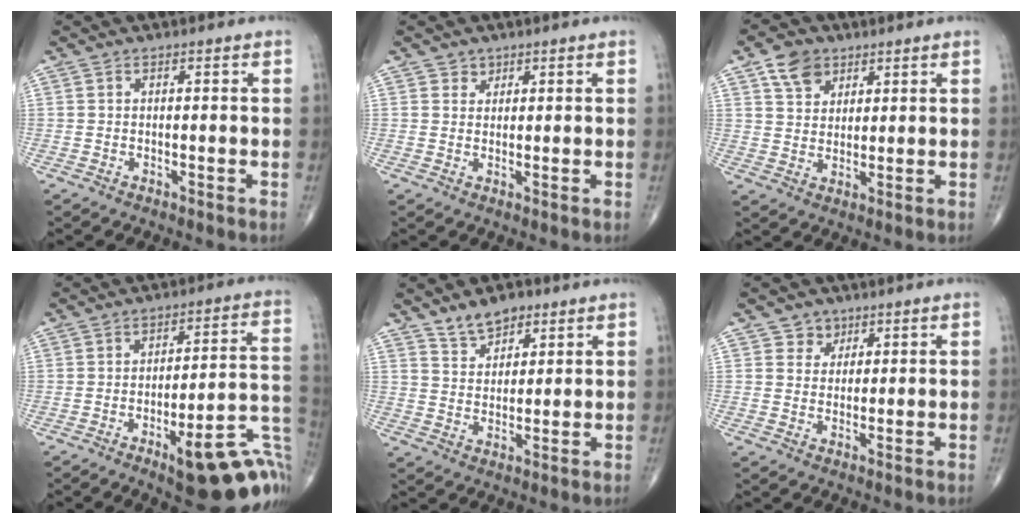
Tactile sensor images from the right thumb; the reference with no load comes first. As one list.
[{"total": 1.8, "force": [1.1, 1.4, 0.1], "torque": [0.015, -0.005, 0.011]}, {"total": 6.9, "force": [3.6, 5.2, 2.6], "torque": [-0.021, -0.016, 0.063]}, {"total": 20.4, "force": [-8.2, 6.3, 17.6], "torque": [-0.150, 0.047, -0.091]}, {"total": 6.8, "force": [4.8, 3.7, 3.1], "torque": [-0.027, -0.030, 0.087]}, {"total": 3.4, "force": [2.0, 2.8, 0.4], "torque": [0.015, -0.010, 0.028]}]